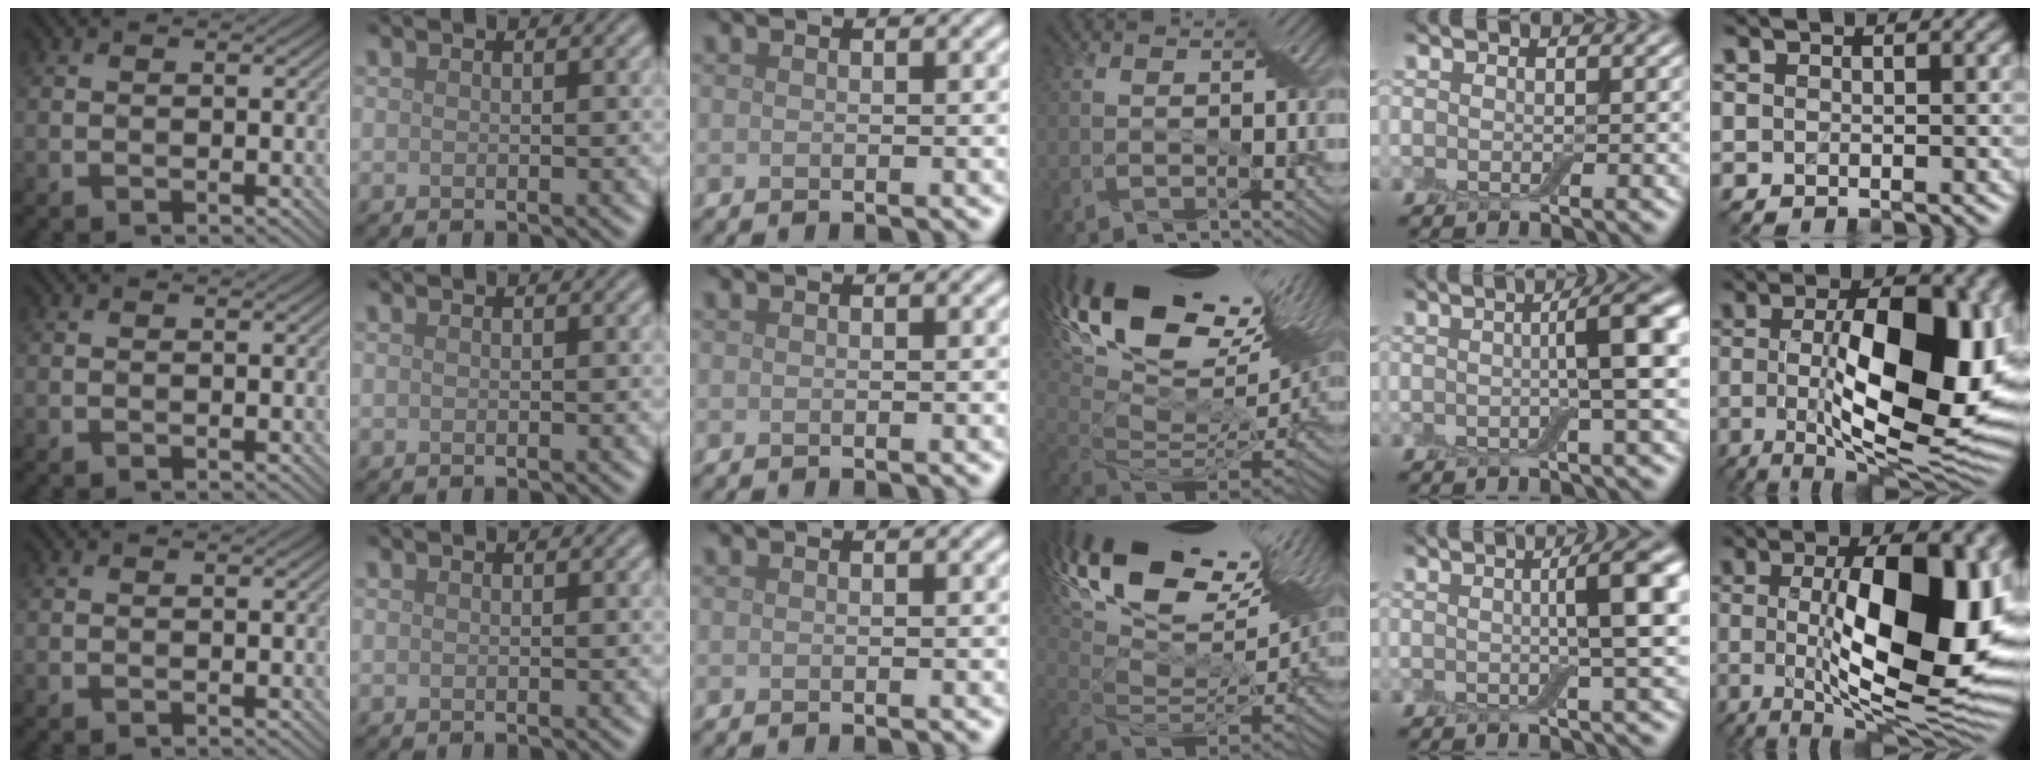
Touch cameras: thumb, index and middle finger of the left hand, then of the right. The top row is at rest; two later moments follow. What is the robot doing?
{"motion": "wrap", "object": "adhesive wrap"}